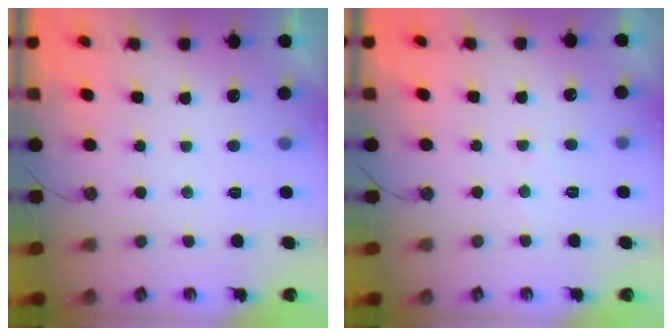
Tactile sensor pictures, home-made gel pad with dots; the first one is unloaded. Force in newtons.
{"total": 4.3, "press": 4.2, "slide": 0.9}